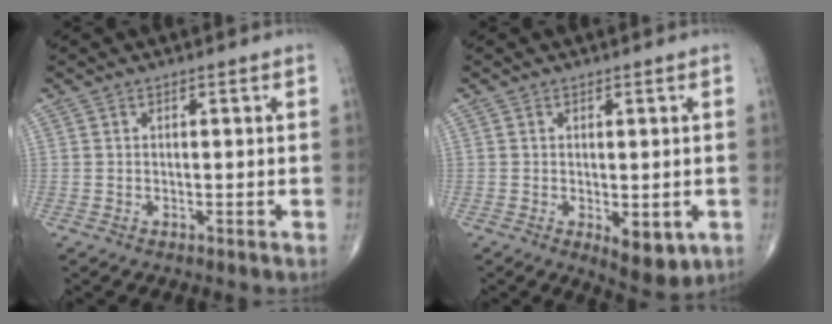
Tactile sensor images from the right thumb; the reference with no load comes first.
{"total": 6.2, "force": [-1.7, 3.0, 5.2], "torque": [-0.058, -0.011, -0.014]}